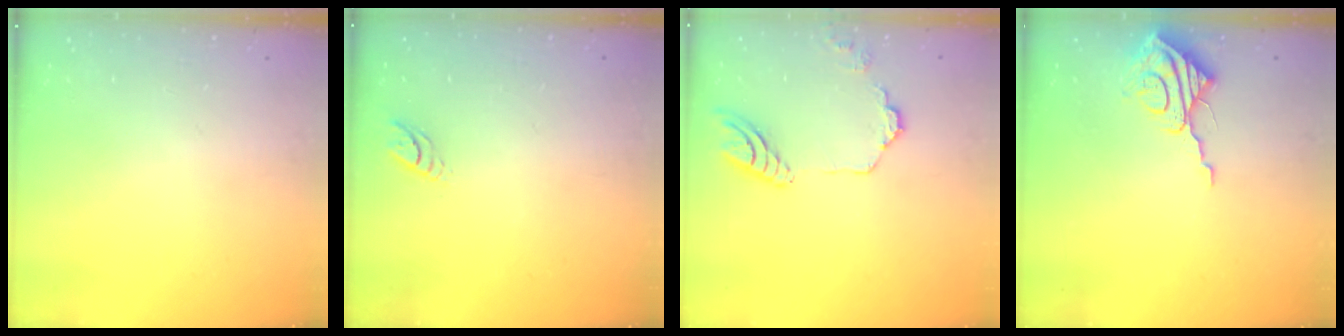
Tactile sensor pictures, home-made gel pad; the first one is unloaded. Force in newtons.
{"total": 3.9, "press": 3.9, "slide": 0.5}
{"total": 12.4, "press": 12.3, "slide": 1.7}
{"total": 9.2, "press": 9.1, "slide": 0.9}